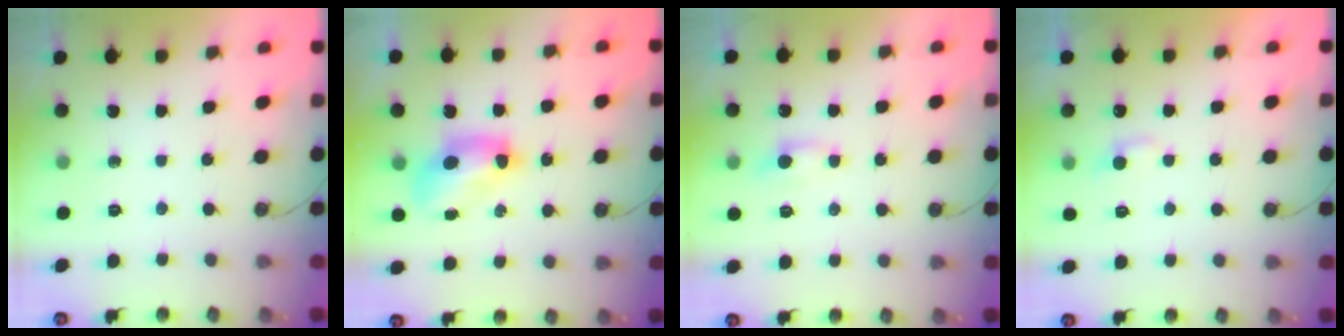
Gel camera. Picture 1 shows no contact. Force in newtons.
{"total": 6.8, "press": 6.7, "slide": 0.9}
{"total": 0.6, "press": 0.4, "slide": 0.5}
{"total": 1.8, "press": 1.7, "slide": 0.5}